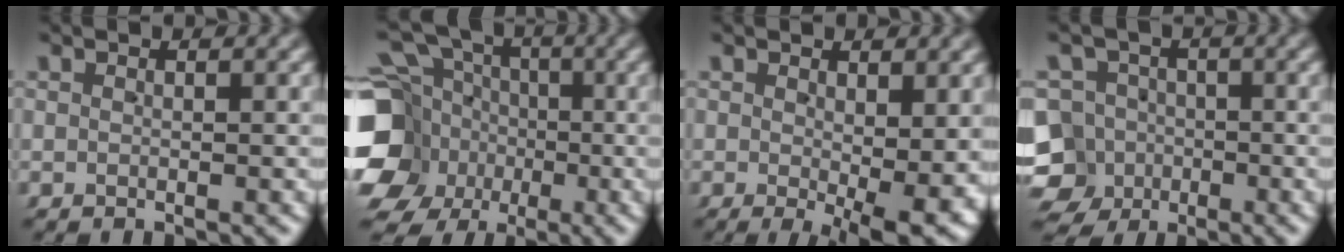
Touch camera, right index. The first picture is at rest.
{"total": 13.0, "force": [-1.8, 11.5, 5.9], "torque": [-0.110, -0.046, -0.030]}
{"total": 5.0, "force": [-1.2, 1.1, 4.7], "torque": [-0.062, -0.020, -0.008]}
{"total": 13.0, "force": [-3.4, 12.0, 3.5], "torque": [-0.099, -0.065, -0.056]}